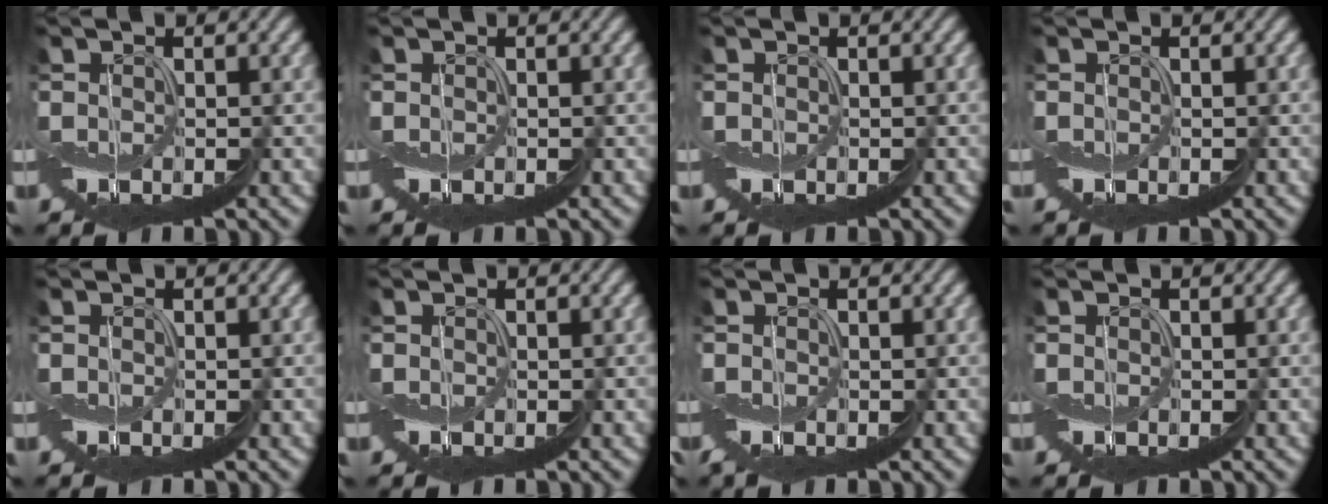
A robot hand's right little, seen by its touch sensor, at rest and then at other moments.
{"total": 0.0}
{"total": 0.0}
{"total": 0.0}
{"total": 0.0}
{"total": 0.0}
{"total": 1.3, "force": [-0.6, 0.6, 1.0], "torque": [-0.025, -0.011, -0.009]}
{"total": 0.0}